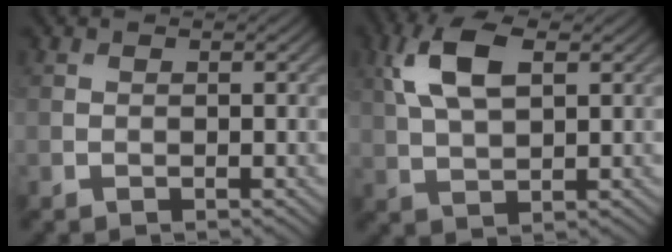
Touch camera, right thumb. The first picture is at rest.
{"total": 8.2, "force": [2.8, 3.9, 6.6], "torque": [-0.151, 0.014, 0.051]}